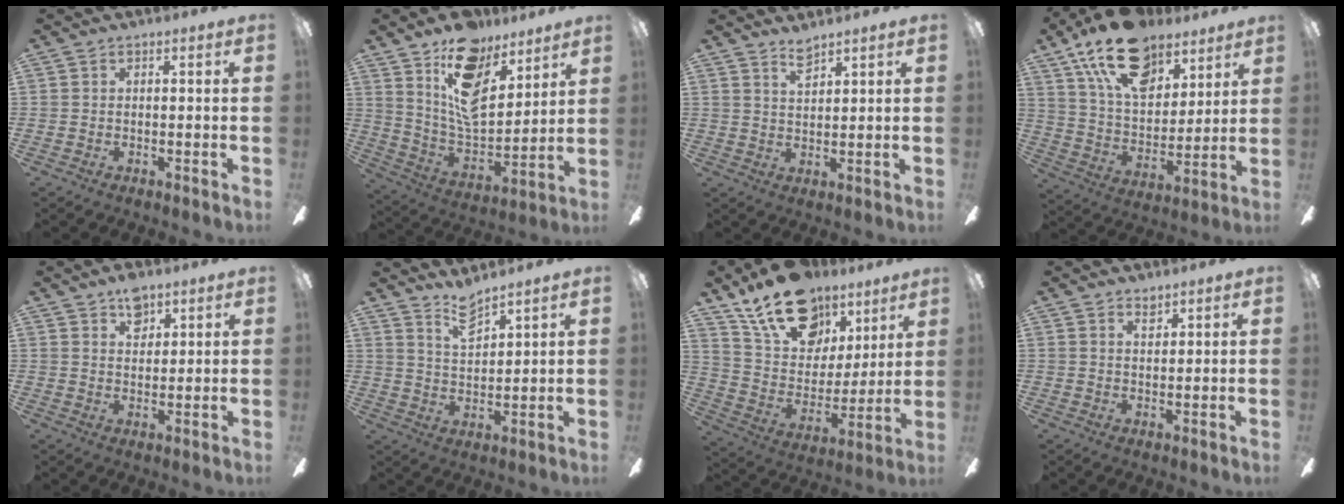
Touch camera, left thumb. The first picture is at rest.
{"total": 17.3, "force": [11.2, 9.0, 9.6], "torque": [-0.162, -0.064, 0.204]}
{"total": 4.0, "force": [3.4, 0.9, 2.0], "torque": [-0.038, -0.011, 0.058]}
{"total": 20.8, "force": [13.4, 11.2, 11.2], "torque": [-0.196, -0.064, 0.242]}
{"total": 5.9, "force": [3.9, 3.4, 2.8], "torque": [-0.034, -0.012, 0.067]}
{"total": 6.9, "force": [5.8, 1.9, 3.2], "torque": [-0.064, -0.030, 0.103]}
{"total": 20.3, "force": [14.1, 11.4, 9.2], "torque": [-0.163, -0.079, 0.258]}
{"total": 2.4, "force": [2.0, 0.9, 1.0], "torque": [-0.016, -0.002, 0.035]}